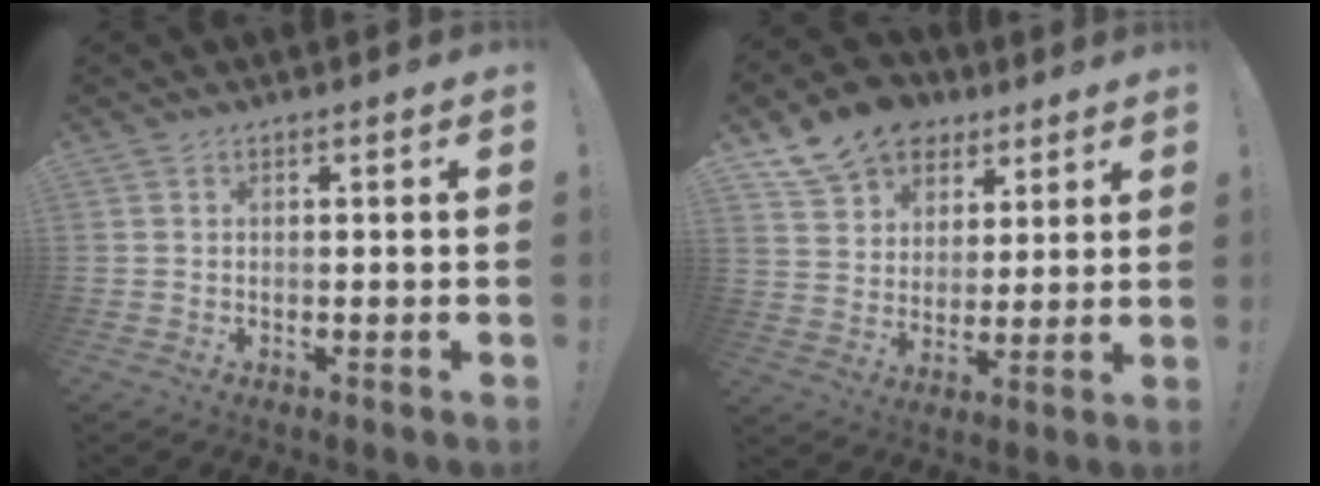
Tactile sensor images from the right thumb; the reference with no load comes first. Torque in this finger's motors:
{"motor_torque": [1.32, 1.53, 0.04, 0.24, 0.21]}